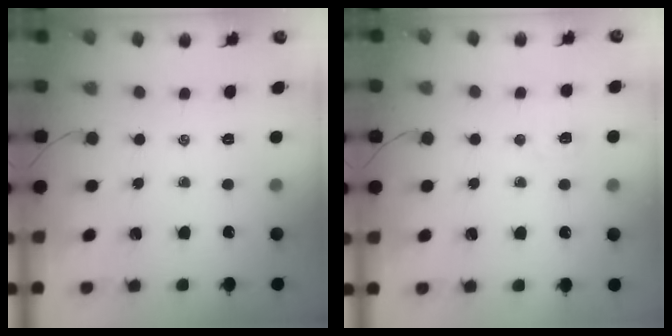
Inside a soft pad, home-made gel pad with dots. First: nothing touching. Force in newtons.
{"total": 4.6, "press": 4.5, "slide": 1.0}